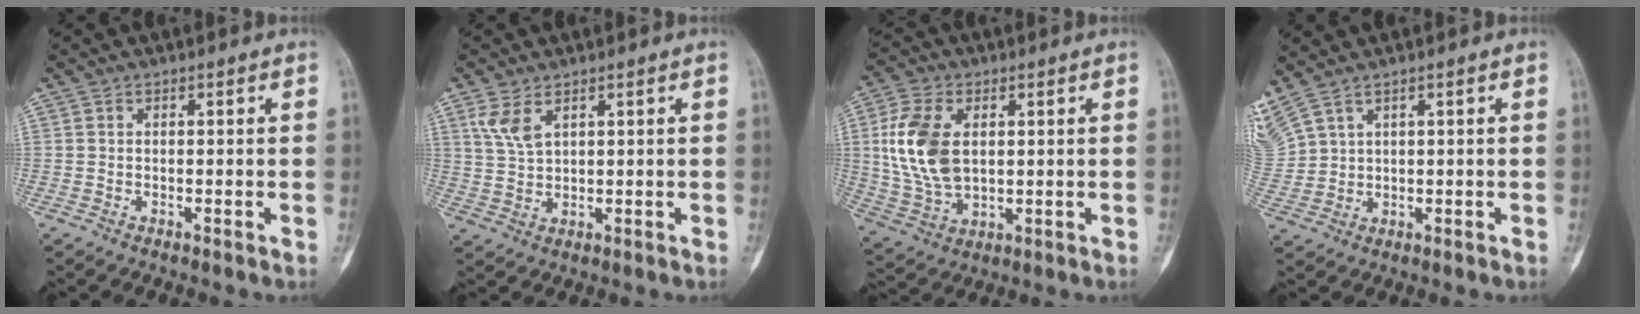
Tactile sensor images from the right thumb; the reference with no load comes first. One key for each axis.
{"total": 4.7, "fx": 2.4, "fy": 2.5, "fz": 3.3, "tx": -0.064, "ty": -0.004, "tz": 0.057}
{"total": 13.7, "fx": 2.3, "fy": 8.4, "fz": 10.6, "tx": -0.215, "ty": -0.004, "tz": 0.050}
{"total": 7.3, "fx": 5.1, "fy": 3.2, "fz": 4.1, "tx": -0.114, "ty": -0.007, "tz": 0.126}